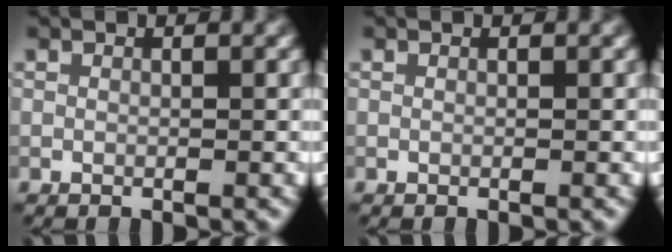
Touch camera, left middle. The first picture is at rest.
{"total": 0.0}